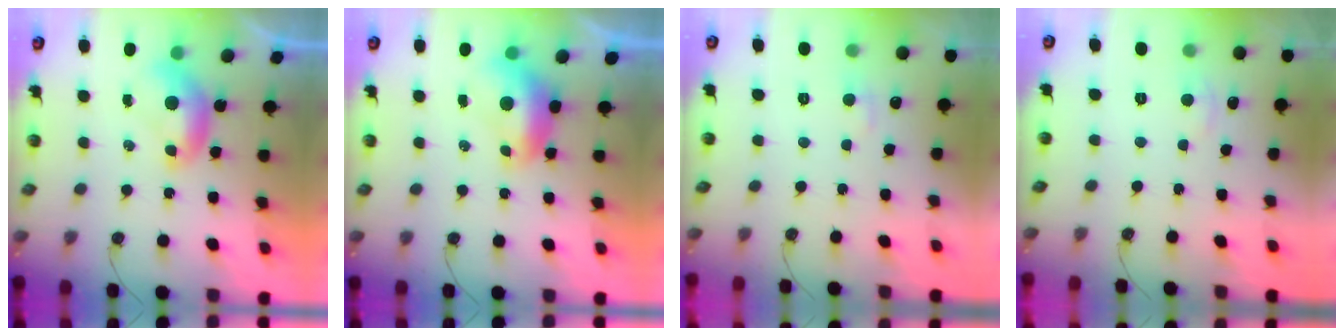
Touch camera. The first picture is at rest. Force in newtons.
{"total": 1.6, "press": 1.4, "slide": 0.7}
{"total": 1.3, "press": 1.1, "slide": 0.6}
{"total": 2.9, "press": 2.9, "slide": 0.4}